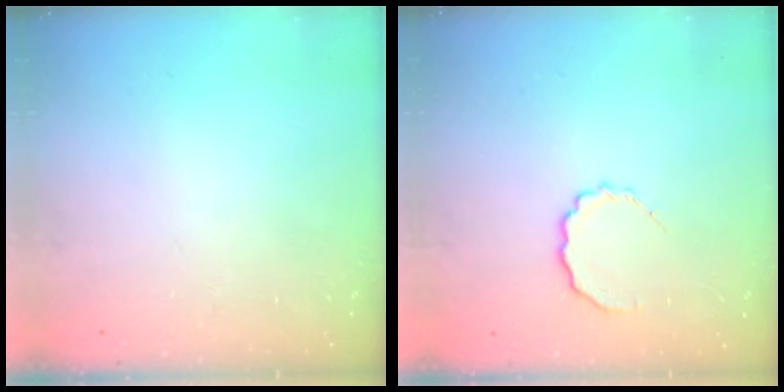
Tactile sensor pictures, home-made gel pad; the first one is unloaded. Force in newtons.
{"total": 6.1, "press": 6.0, "slide": 1.1}